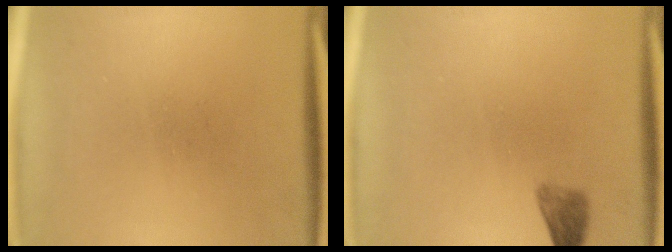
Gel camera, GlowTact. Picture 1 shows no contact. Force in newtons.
{"total": 2.1}